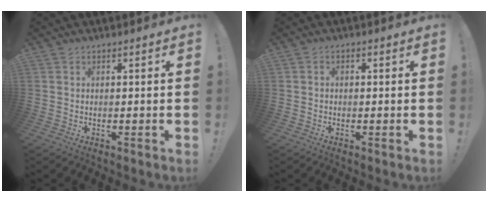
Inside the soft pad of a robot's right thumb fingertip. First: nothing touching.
{"total": 1.1, "force": [-0.5, 0.9, 0.4], "torque": [-0.010, 0.005, -0.009]}